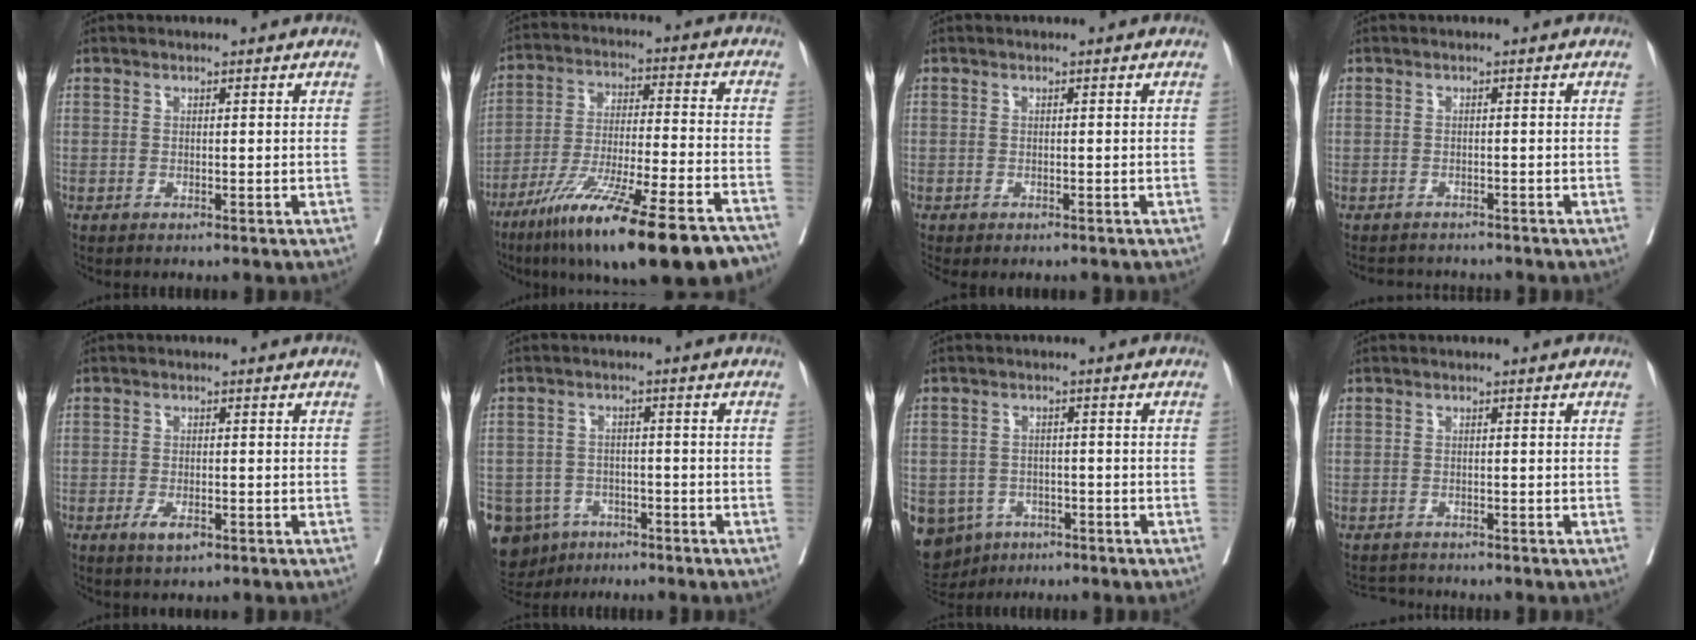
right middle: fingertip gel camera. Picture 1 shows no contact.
{"total": 23.9, "force": [-17.5, 1.7, 16.1], "torque": [-0.211, -0.033, -0.284]}
{"total": 1.8, "force": [-1.4, 0.8, 0.7], "torque": [-0.007, -0.003, -0.021]}
{"total": 4.5, "force": [-4.3, 1.3, 0.4], "torque": [0.002, -0.005, -0.062]}
{"total": 2.9, "force": [-1.5, 1.0, 2.2], "torque": [-0.040, 0.000, -0.023]}
{"total": 13.4, "force": [-7.6, 10.3, 3.9], "torque": [-0.114, 0.007, -0.104]}
{"total": 12.1, "force": [-6.4, 9.7, 3.5], "torque": [-0.106, 0.001, -0.084]}
{"total": 2.3, "force": [-2.3, 0.4, -0.2], "torque": [0.005, -0.009, -0.038]}